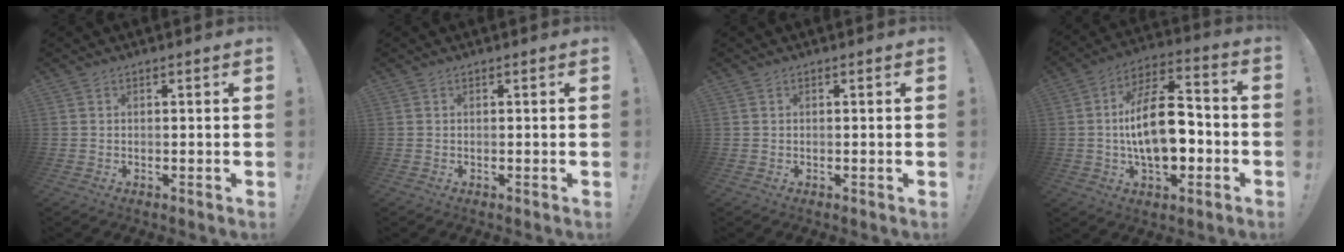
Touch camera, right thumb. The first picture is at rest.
{"total": 0.0}
{"total": 0.0}
{"total": 18.3, "force": [-2.2, 9.9, 15.2], "torque": [-0.269, 0.014, -0.039]}